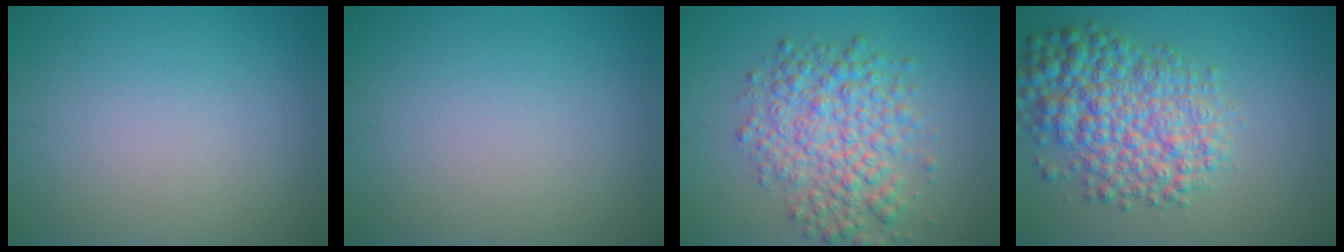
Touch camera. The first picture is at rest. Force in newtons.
{"total": 0.0}
{"total": 5.8, "press": 5.8, "slide": 0.1}
{"total": 7.4, "press": 7.4, "slide": 0.2}